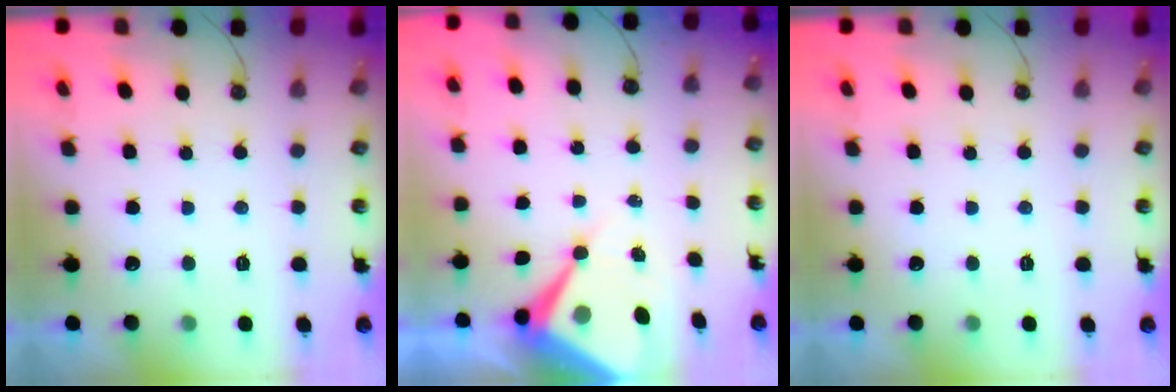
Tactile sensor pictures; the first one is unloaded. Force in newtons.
{"total": 10.2, "press": 10.2, "slide": 0.8}
{"total": 0.0}